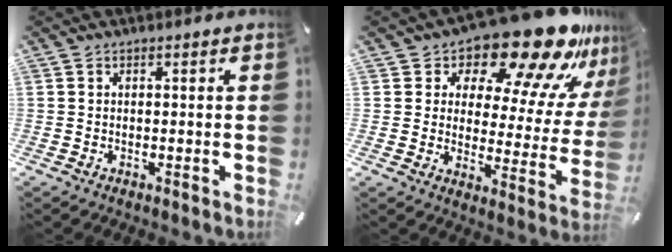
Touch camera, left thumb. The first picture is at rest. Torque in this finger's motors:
{"motor_torque": [2.51, 2.50, 1.47, -1.30, 0.08]}